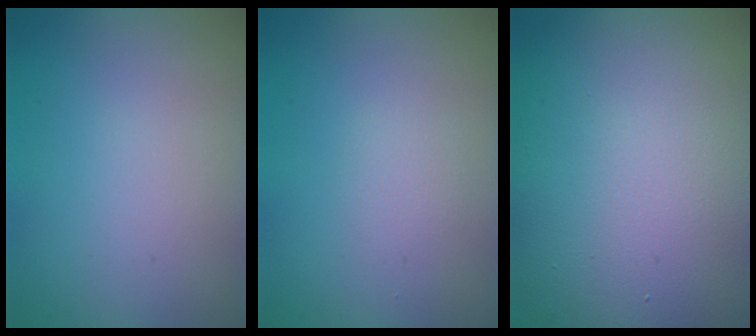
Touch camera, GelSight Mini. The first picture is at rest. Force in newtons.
{"total": 0.6, "press": 0.6, "slide": 0.0}
{"total": 17.1, "press": 17.1, "slide": 0.8}